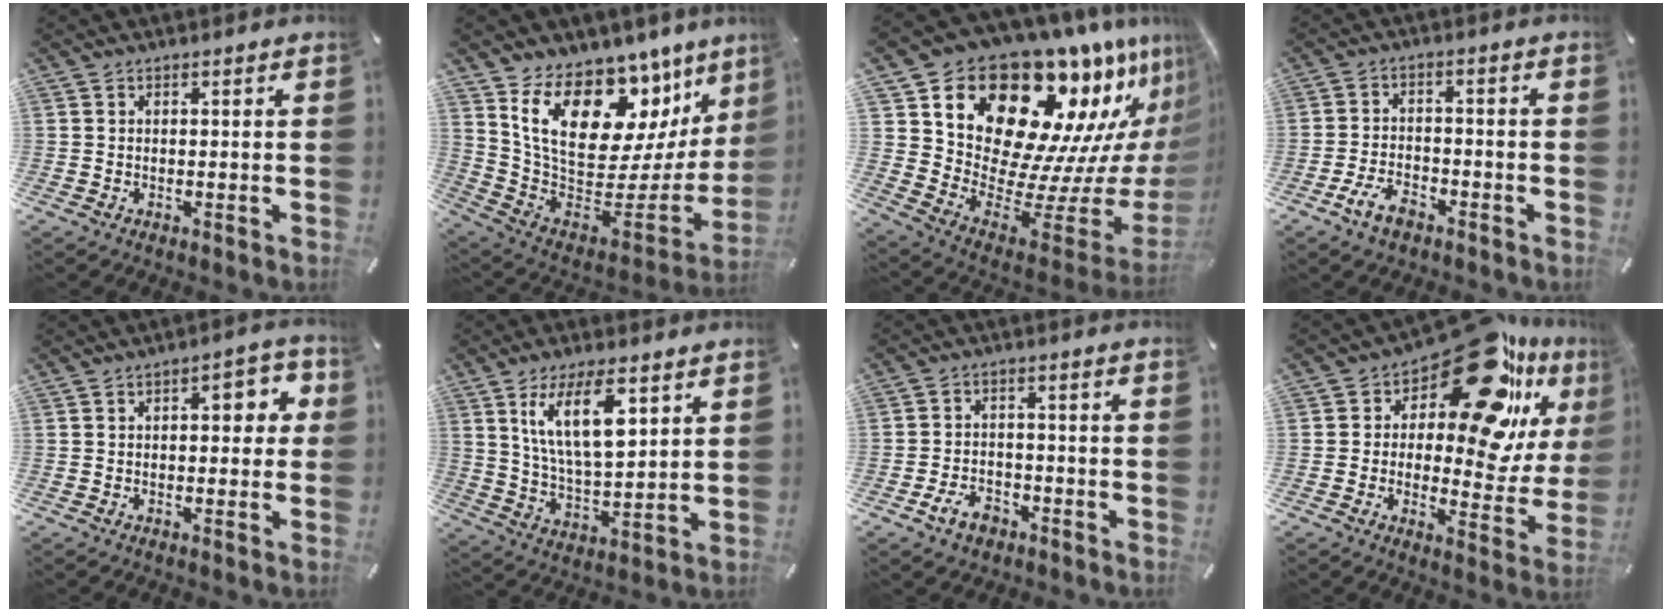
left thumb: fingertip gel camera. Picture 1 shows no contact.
{"total": 20.8, "force": [12.0, 12.8, 11.2], "torque": [-0.176, -0.093, 0.222]}
{"total": 21.2, "force": [13.9, 12.3, 10.3], "torque": [-0.158, -0.150, 0.261]}
{"total": 6.7, "force": [-4.1, 3.6, 3.9], "torque": [-0.084, 0.019, -0.079]}
{"total": 6.5, "force": [0.8, 3.4, 5.5], "torque": [-0.064, 0.001, 0.003]}
{"total": 14.0, "force": [7.0, 5.5, 10.8], "torque": [-0.220, -0.011, 0.121]}
{"total": 6.1, "force": [-3.4, 4.0, 3.0], "torque": [-0.064, 0.016, -0.064]}
{"total": 22.5, "force": [12.9, 9.8, 15.6], "torque": [-0.216, -0.096, 0.215]}